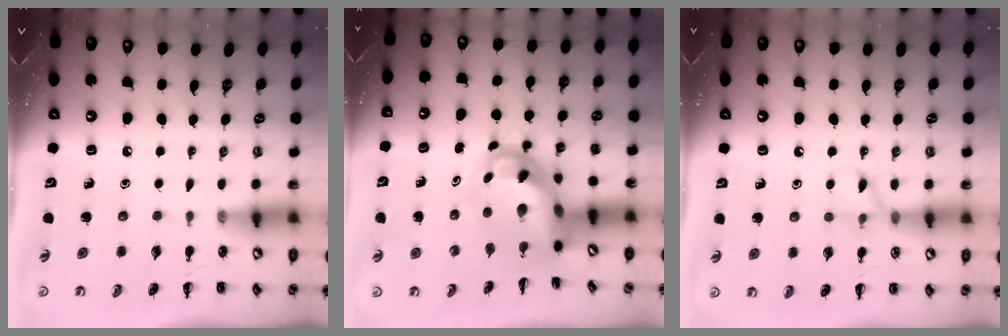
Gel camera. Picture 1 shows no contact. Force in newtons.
{"total": 5.4, "press": 5.2, "slide": 1.4}
{"total": 6.4, "press": 6.4, "slide": 0.6}